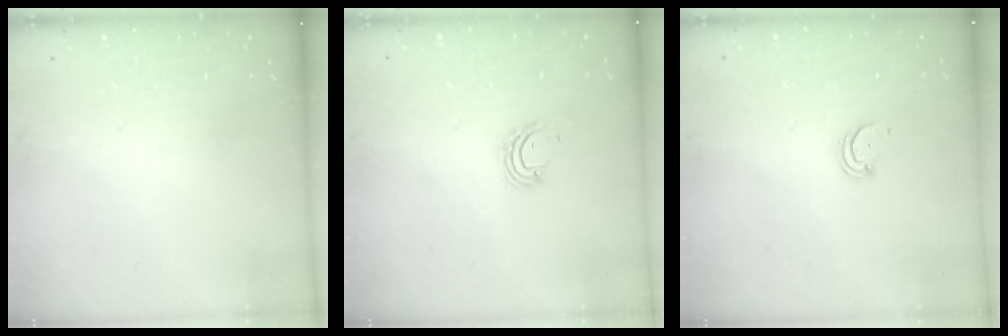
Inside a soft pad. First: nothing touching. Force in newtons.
{"total": 5.0, "press": 5.0, "slide": 0.4}
{"total": 1.4, "press": 1.3, "slide": 0.1}